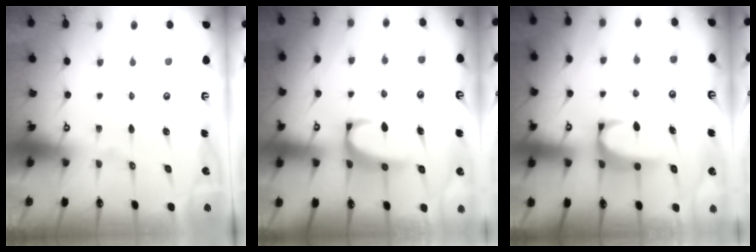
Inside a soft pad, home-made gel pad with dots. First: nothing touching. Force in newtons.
{"total": 2.9, "press": 2.8, "slide": 0.7}
{"total": 1.9, "press": 1.8, "slide": 0.3}